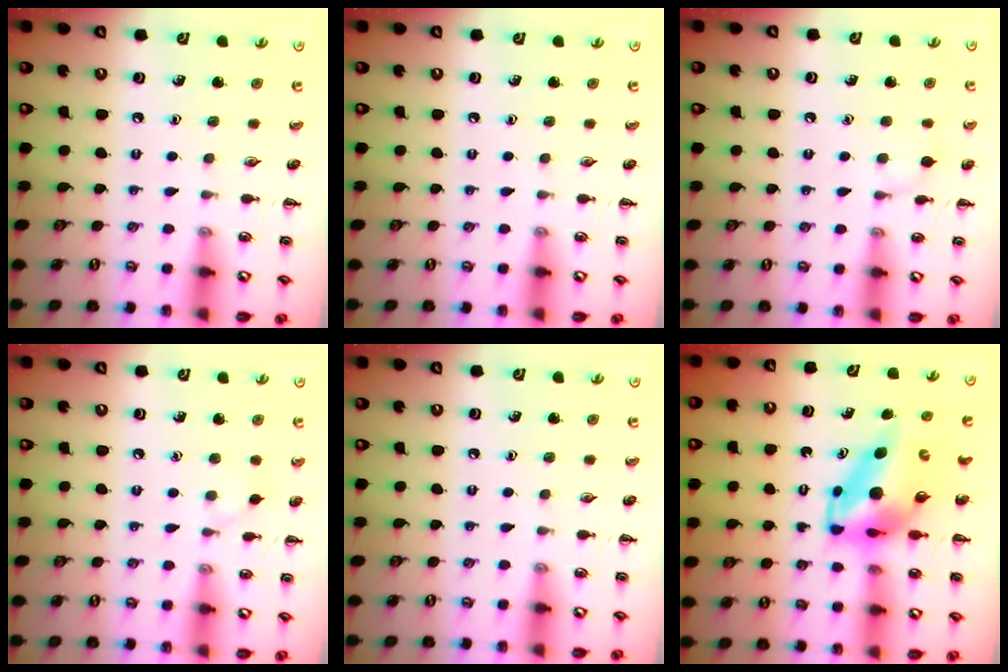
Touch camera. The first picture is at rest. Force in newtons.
{"total": 0.0}
{"total": 4.9, "press": 4.6, "slide": 1.8}
{"total": 2.9, "press": 2.7, "slide": 1.1}
{"total": 0.0}
{"total": 7.6, "press": 7.3, "slide": 2.0}